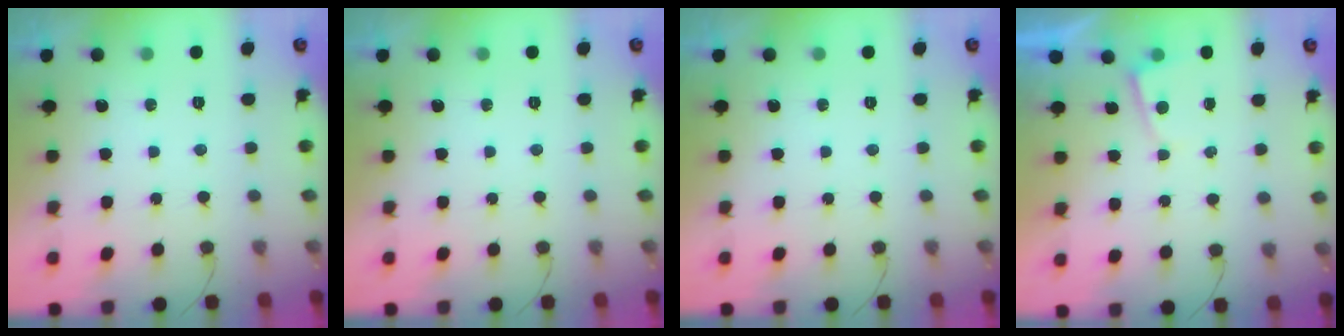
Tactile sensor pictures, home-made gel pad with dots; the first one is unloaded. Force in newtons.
{"total": 0.0}
{"total": 0.0}
{"total": 1.6, "press": 1.5, "slide": 0.2}